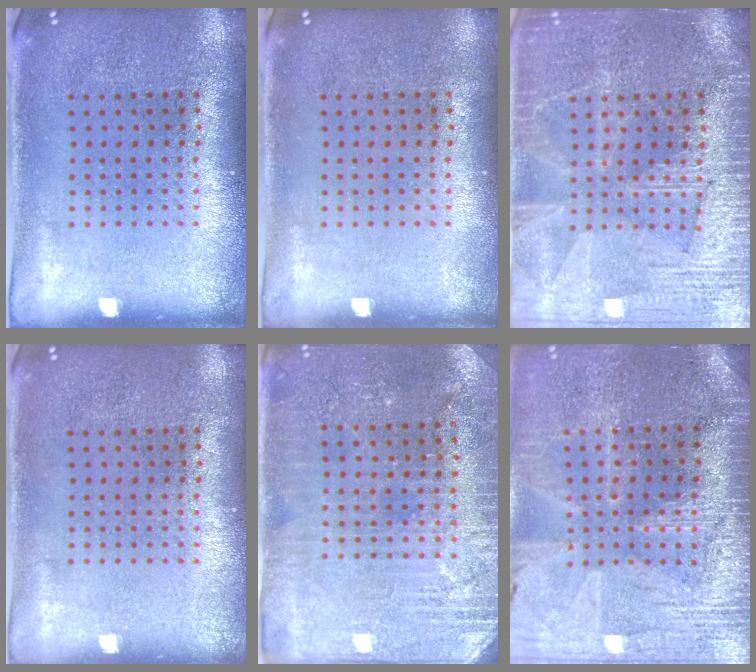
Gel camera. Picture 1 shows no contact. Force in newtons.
{"total": 0.0}
{"total": 5.3, "press": 5.2, "slide": 0.7}
{"total": 0.0}
{"total": 3.0, "press": 2.9, "slide": 0.5}
{"total": 3.4, "press": 3.2, "slide": 1.2}